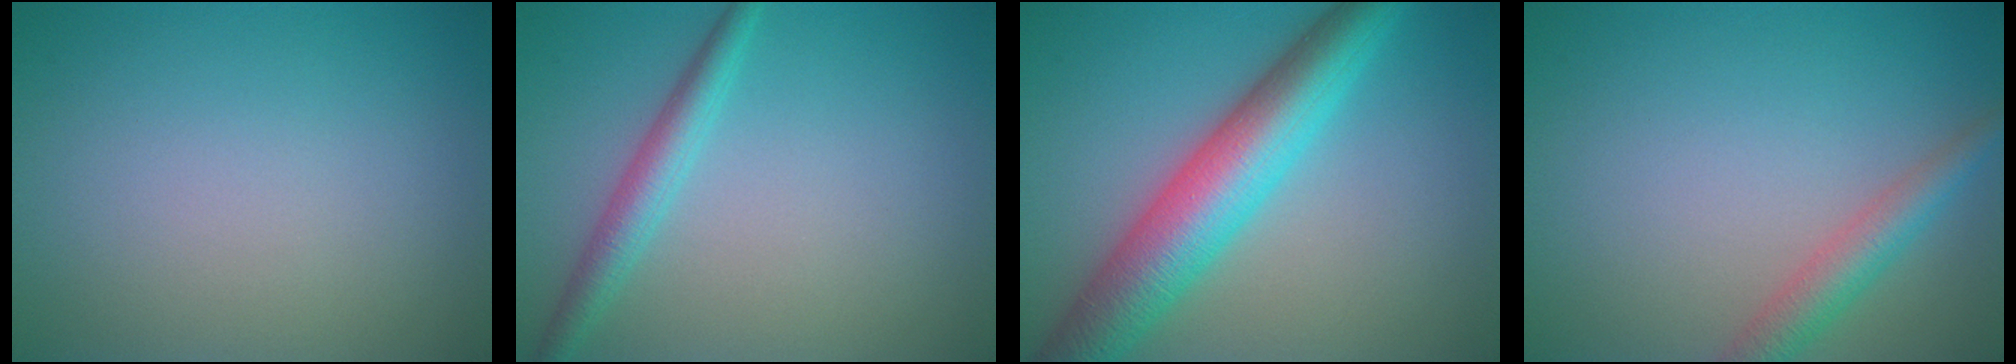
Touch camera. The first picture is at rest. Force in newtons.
{"total": 2.7, "press": 2.7, "slide": 0.1}
{"total": 8.5, "press": 8.5, "slide": 0.0}
{"total": 3.1, "press": 3.1, "slide": 0.2}